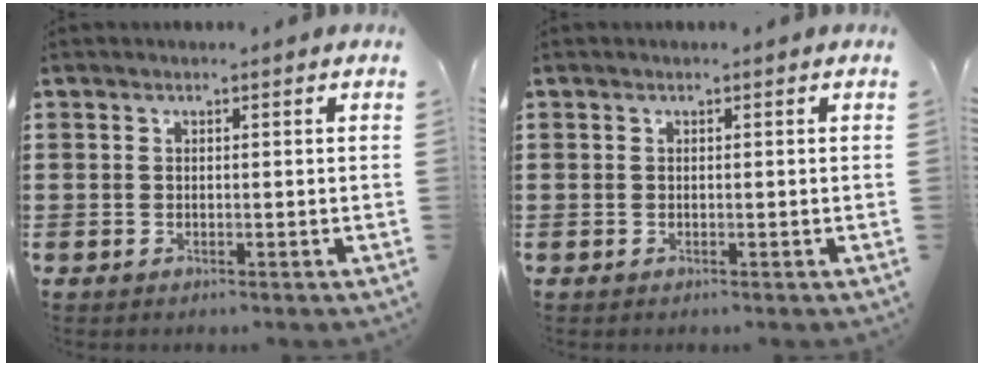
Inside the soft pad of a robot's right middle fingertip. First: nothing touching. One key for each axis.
{"total": 0.0}